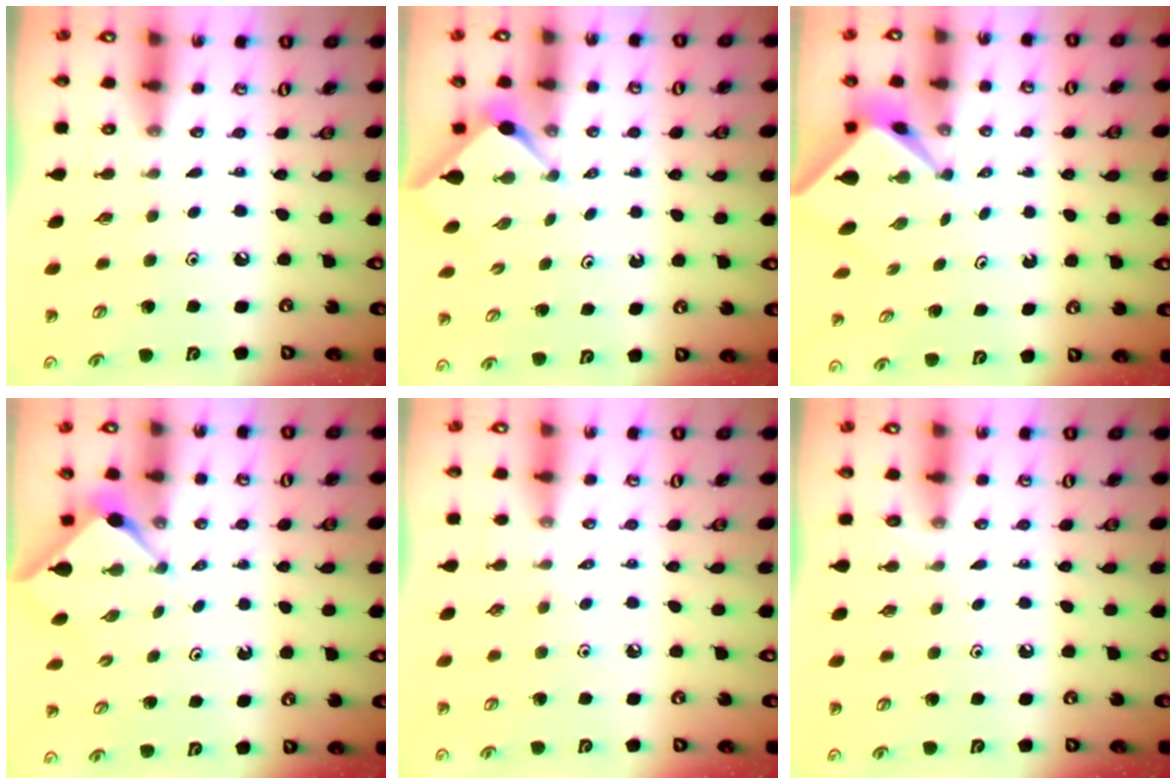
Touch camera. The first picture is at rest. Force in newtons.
{"total": 3.0, "press": 3.0, "slide": 0.3}
{"total": 2.1, "press": 2.1, "slide": 0.3}
{"total": 3.0, "press": 3.0, "slide": 0.2}
{"total": 2.1, "press": 2.1, "slide": 0.4}
{"total": 2.8, "press": 2.8, "slide": 0.3}